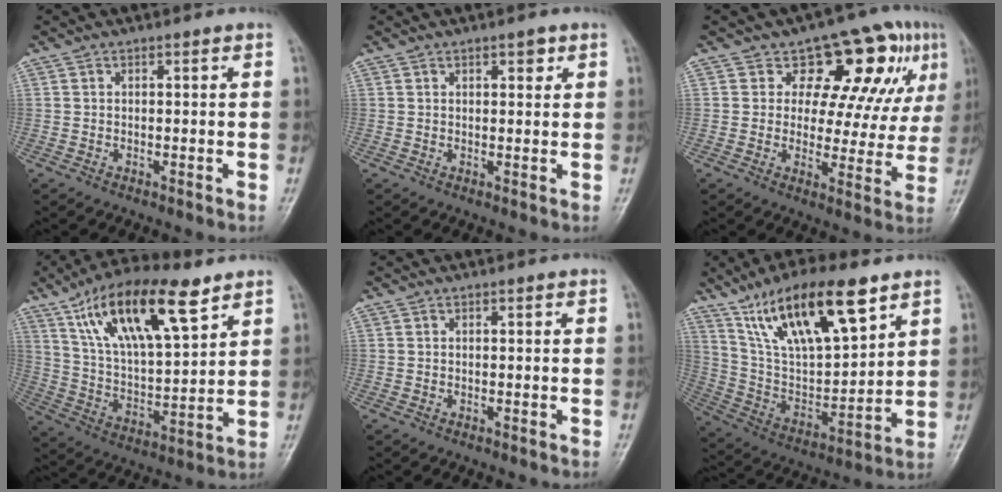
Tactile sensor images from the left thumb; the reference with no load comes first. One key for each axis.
{"total": 2.1, "fx": 1.2, "fy": 1.0, "fz": 1.5, "tx": -0.011, "ty": -0.004, "tz": 0.016}
{"total": 14.6, "fx": 6.8, "fy": 8.0, "fz": 10.1, "tx": -0.069, "ty": -0.020, "tz": 0.088}
{"total": 20.4, "fx": 11.3, "fy": 7.4, "fz": 15.3, "tx": -0.244, "ty": -0.030, "tz": 0.206}
{"total": 0.0}
{"total": 21.3, "fx": 12.7, "fy": 7.5, "fz": 15.4, "tx": -0.245, "ty": -0.037, "tz": 0.242}